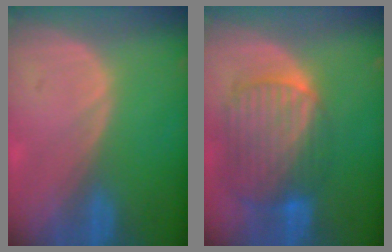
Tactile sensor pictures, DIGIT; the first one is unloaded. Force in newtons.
{"total": 10.4, "press": 8.8, "slide": 5.6}